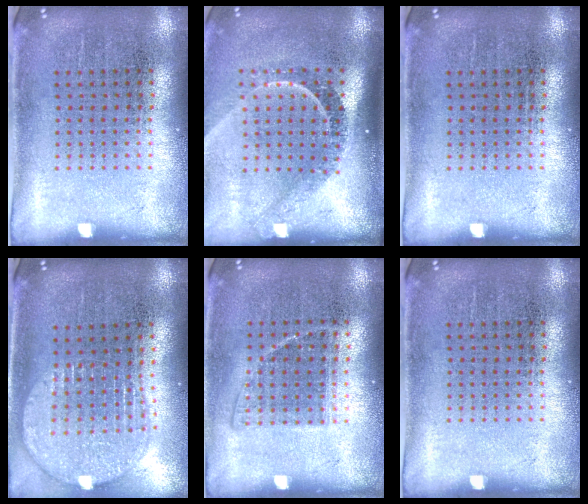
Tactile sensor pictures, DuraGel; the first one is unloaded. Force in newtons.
{"total": 2.3, "press": 1.7, "slide": 1.6}
{"total": 0.0}
{"total": 1.8, "press": 1.5, "slide": 1.0}
{"total": 0.8, "press": 0.8, "slide": 0.3}
{"total": 0.0}